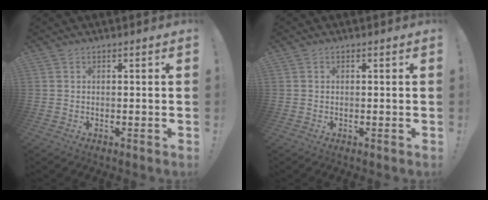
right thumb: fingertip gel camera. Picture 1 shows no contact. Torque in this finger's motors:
{"motor_torque": [-0.22, -0.08, -0.03, 0.09, -0.03]}